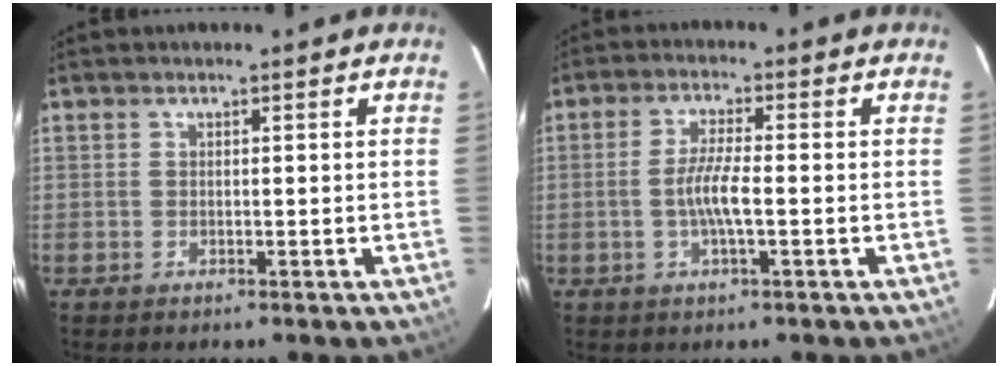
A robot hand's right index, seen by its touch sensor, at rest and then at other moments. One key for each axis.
{"total": 5.2, "fx": -1.1, "fy": 0.5, "fz": 5.0, "tx": -0.097, "ty": -0.001, "tz": -0.022}